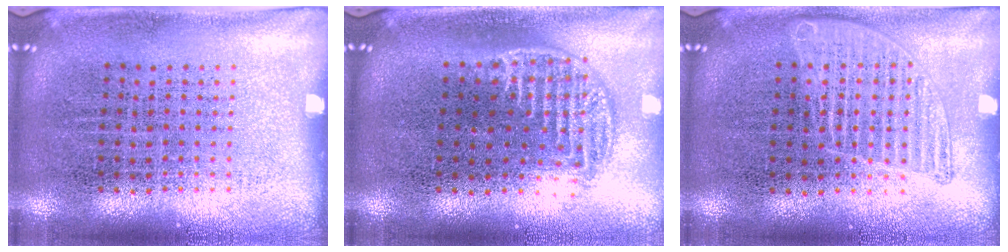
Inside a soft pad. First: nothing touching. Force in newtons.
{"total": 1.1, "press": 1.0, "slide": 0.5}
{"total": 1.7, "press": 1.7, "slide": 0.3}